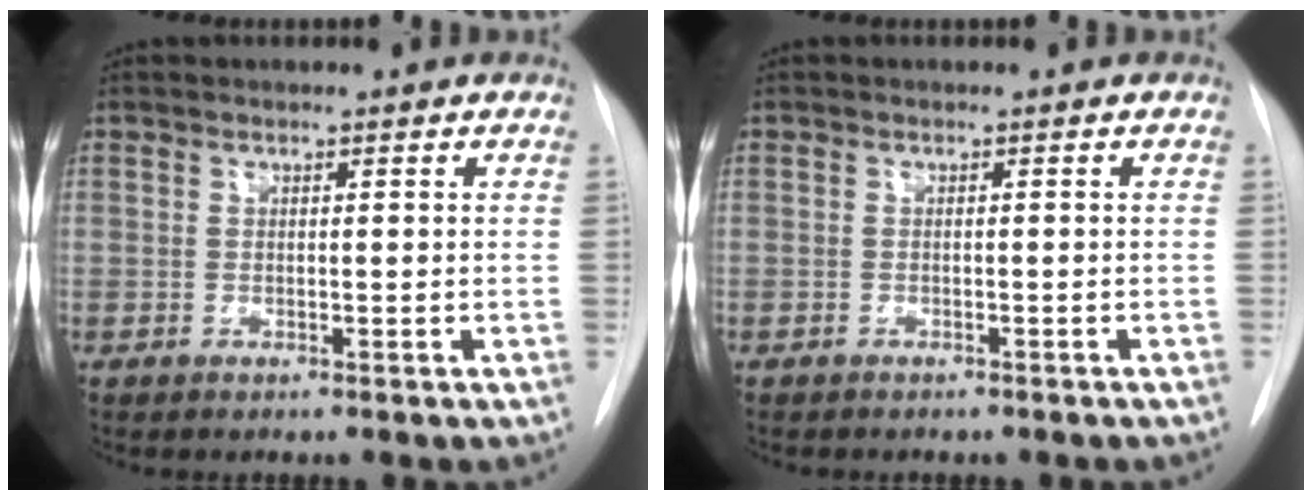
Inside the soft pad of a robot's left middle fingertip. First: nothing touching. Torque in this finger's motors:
{"motor_torque": [1.02, -1.12, 0.20, 0.05]}